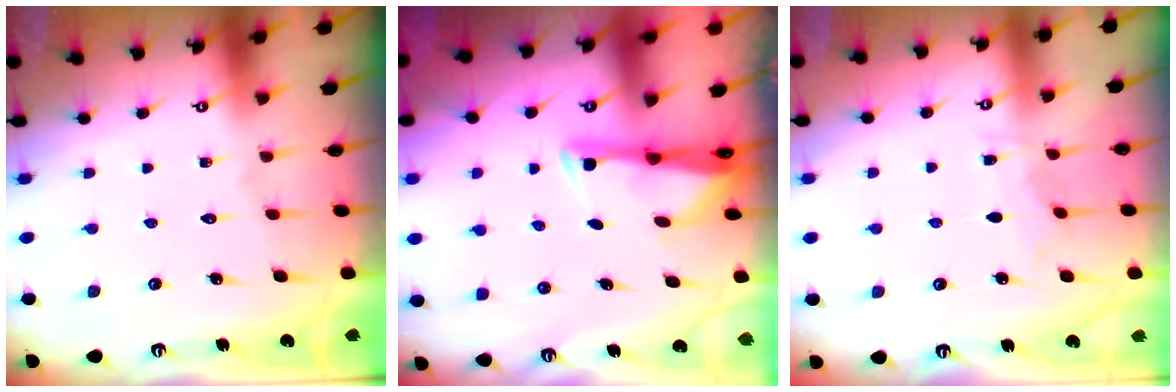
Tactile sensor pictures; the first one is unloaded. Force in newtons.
{"total": 2.6, "press": 2.6, "slide": 0.4}
{"total": 4.2, "press": 4.2, "slide": 0.1}